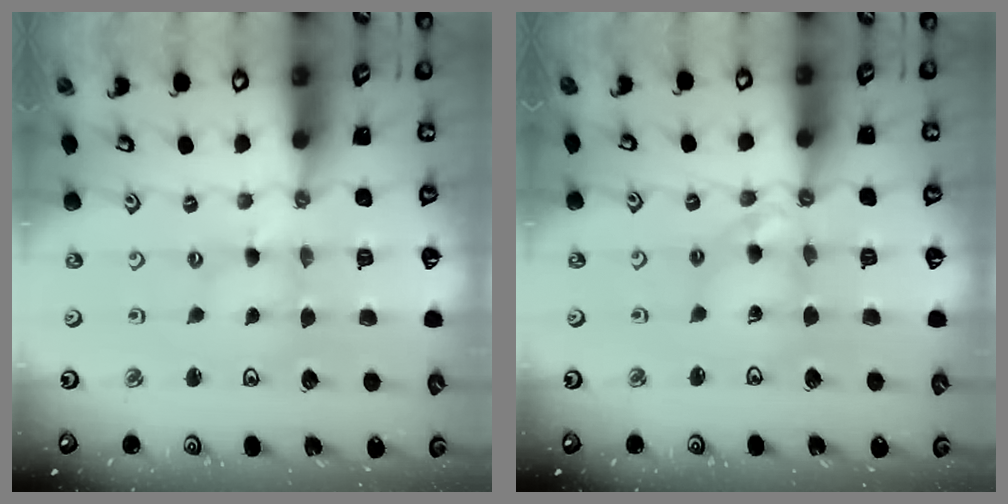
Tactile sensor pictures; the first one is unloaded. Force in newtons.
{"total": 8.7, "press": 8.6, "slide": 0.7}